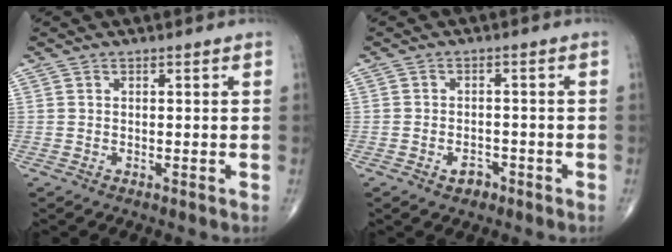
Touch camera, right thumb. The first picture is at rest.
{"total": 2.7, "force": [-1.6, 1.8, 1.2], "torque": [-0.009, 0.011, -0.020]}